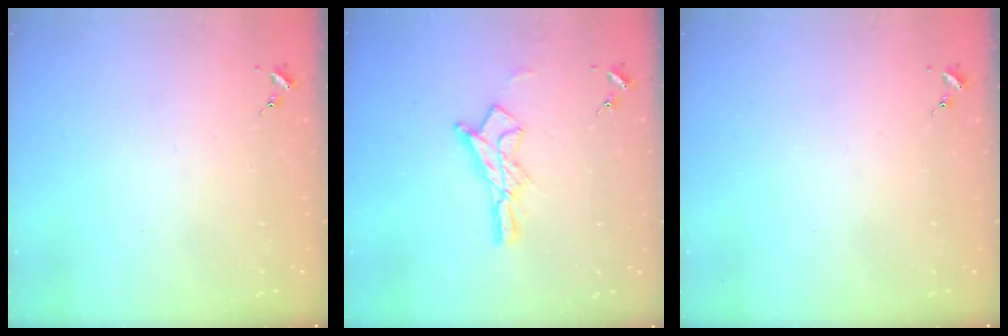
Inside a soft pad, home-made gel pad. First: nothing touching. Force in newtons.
{"total": 11.3, "press": 11.3, "slide": 0.8}
{"total": 0.0}